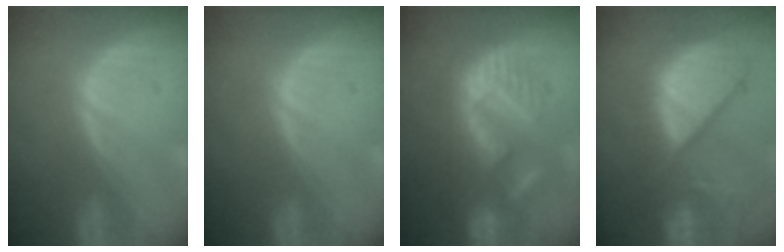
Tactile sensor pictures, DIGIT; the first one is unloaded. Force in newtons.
{"total": 0.0}
{"total": 9.0, "press": 8.9, "slide": 1.5}
{"total": 12.4, "press": 10.6, "slide": 6.4}